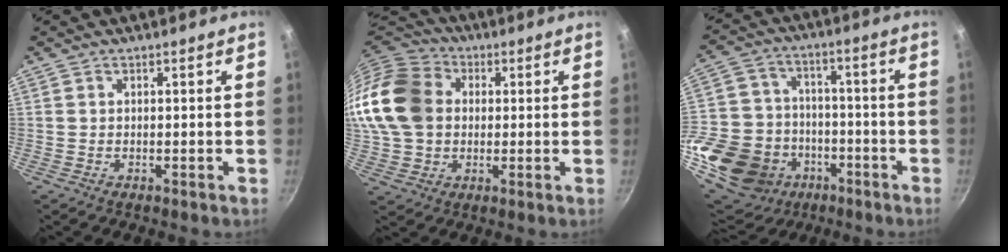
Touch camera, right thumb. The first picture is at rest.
{"total": 18.6, "force": [2.0, 14.8, 11.1], "torque": [-0.213, 0.028, 0.027]}
{"total": 23.8, "force": [-9.4, 19.1, 10.6], "torque": [-0.209, 0.049, -0.144]}